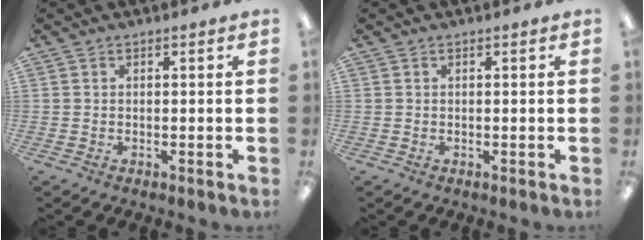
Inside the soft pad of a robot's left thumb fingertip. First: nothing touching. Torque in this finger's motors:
{"motor_torque": [0.00, 0.00, -0.04, -0.03, 0.00]}